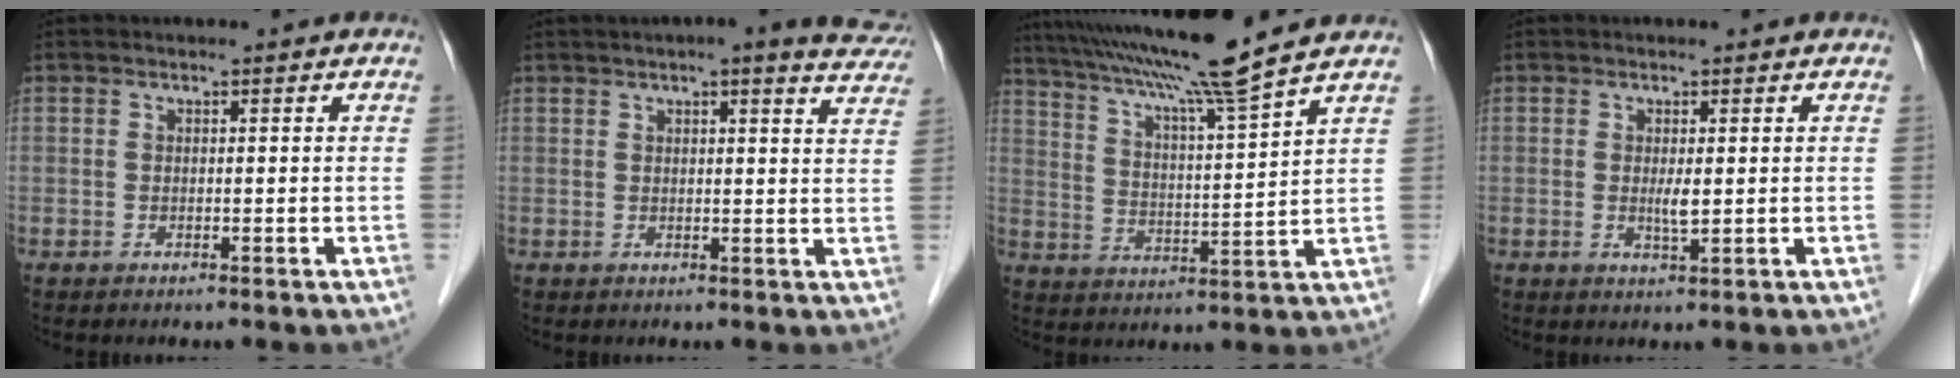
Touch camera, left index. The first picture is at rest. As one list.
[{"total": 12.2, "force": [10.4, 1.8, 6.1], "torque": [-0.062, 0.004, 0.100]}, {"total": 13.9, "force": [11.6, -2.2, 7.3], "torque": [-0.130, -0.003, 0.188]}, {"total": 1.8, "force": [0.2, 0.2, 1.8], "torque": [-0.036, -0.004, 0.005]}]